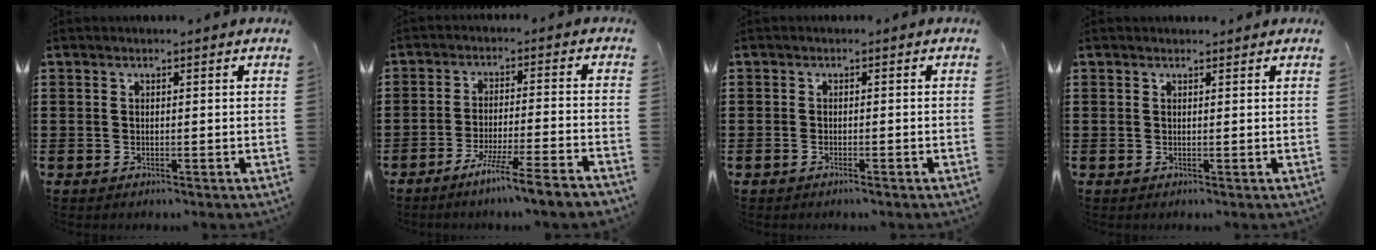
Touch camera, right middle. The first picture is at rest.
{"total": 6.2, "force": [-5.2, -1.0, 3.2], "torque": [-0.054, -0.016, -0.097]}
{"total": 0.7, "force": [-0.5, 0.1, 0.5], "torque": [-0.011, -0.003, -0.010]}
{"total": 0.5, "force": [0.4, 0.2, 0.0], "torque": [0.005, -0.003, 0.007]}